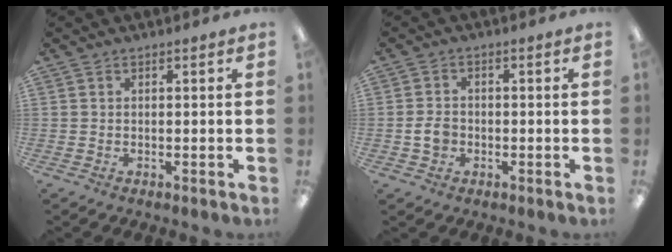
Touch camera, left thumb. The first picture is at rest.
{"total": 4.0, "force": [-0.9, 3.0, 2.5], "torque": [-0.050, 0.006, -0.017]}